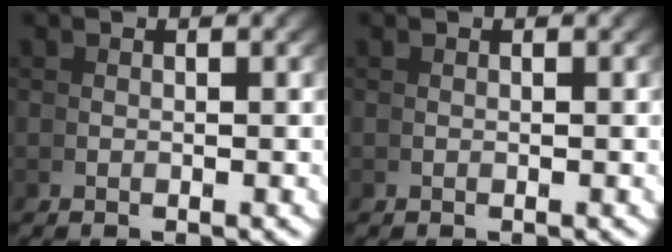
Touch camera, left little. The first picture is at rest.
{"total": 0.0}